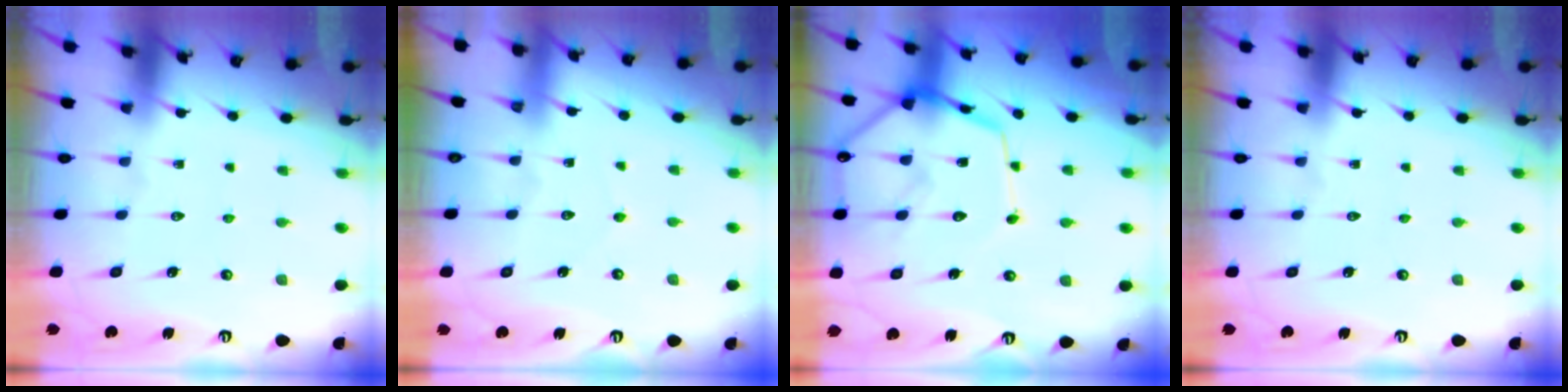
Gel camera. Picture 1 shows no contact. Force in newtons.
{"total": 2.9, "press": 2.9, "slide": 0.4}
{"total": 14.4, "press": 14.3, "slide": 1.3}
{"total": 0.0}